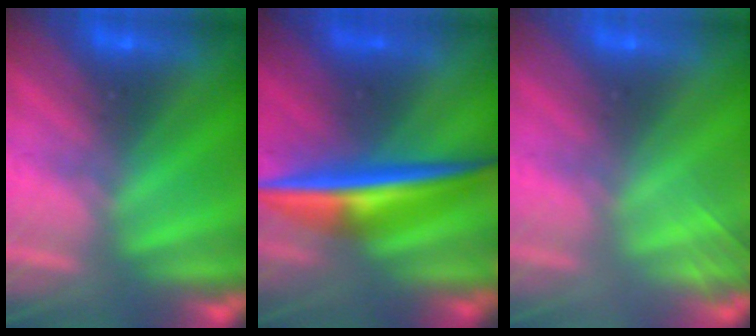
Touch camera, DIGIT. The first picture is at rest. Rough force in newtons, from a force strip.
{"total": 7.1}
{"total": 2.0}